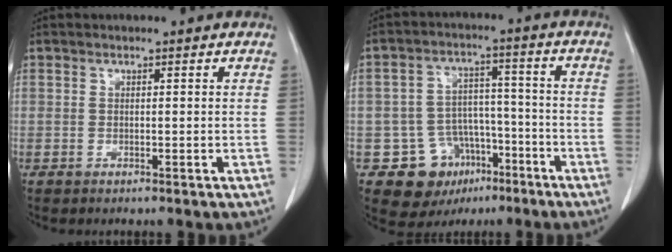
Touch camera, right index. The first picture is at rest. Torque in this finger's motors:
{"motor_torque": [-0.26, 0.04, -0.60, -0.21]}